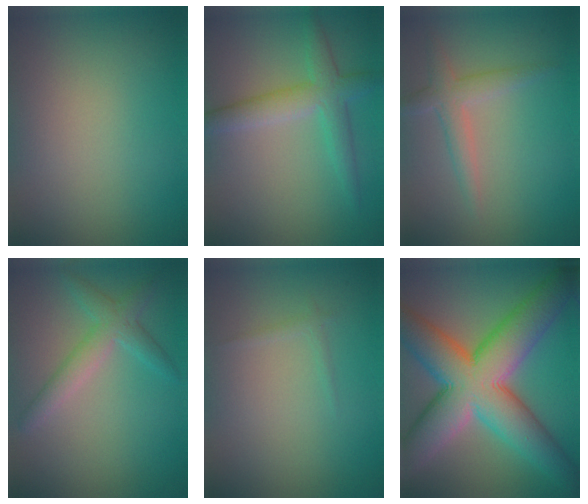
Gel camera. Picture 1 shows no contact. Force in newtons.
{"total": 3.6, "press": 3.6, "slide": 0.1}
{"total": 2.5, "press": 2.5, "slide": 0.1}
{"total": 2.8, "press": 2.8, "slide": 0.0}
{"total": 0.6, "press": 0.6, "slide": 0.0}
{"total": 13.3, "press": 13.3, "slide": 0.6}